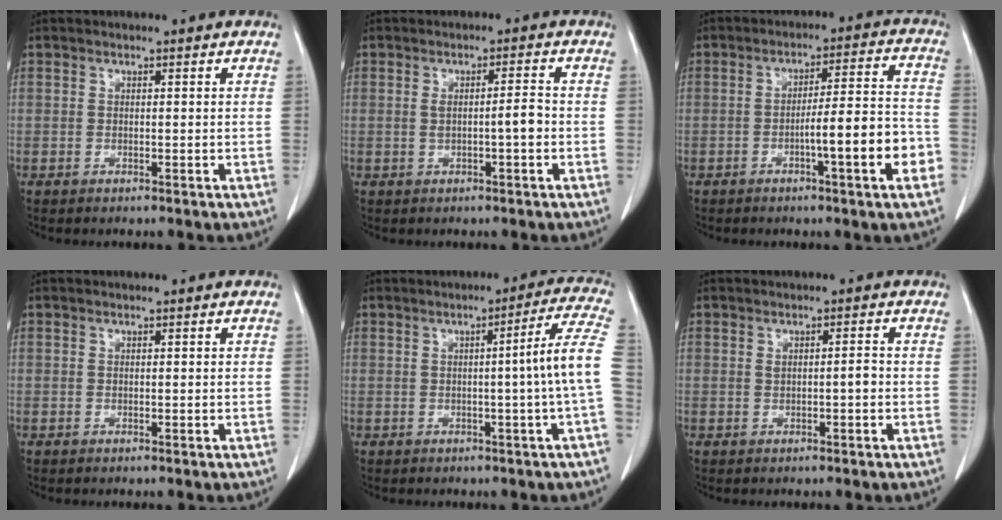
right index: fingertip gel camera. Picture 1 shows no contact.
{"total": 3.0, "force": [-0.4, 0.2, 2.9], "torque": [-0.051, 0.004, -0.005]}
{"total": 10.8, "force": [-3.8, 0.3, 10.1], "torque": [-0.139, 0.013, -0.053]}
{"total": 0.0}
{"total": 8.2, "force": [-0.7, -2.0, 7.9], "torque": [-0.096, 0.007, -0.009]}
{"total": 1.5, "force": [-0.1, 0.3, 1.5], "torque": [-0.026, 0.001, 0.002]}